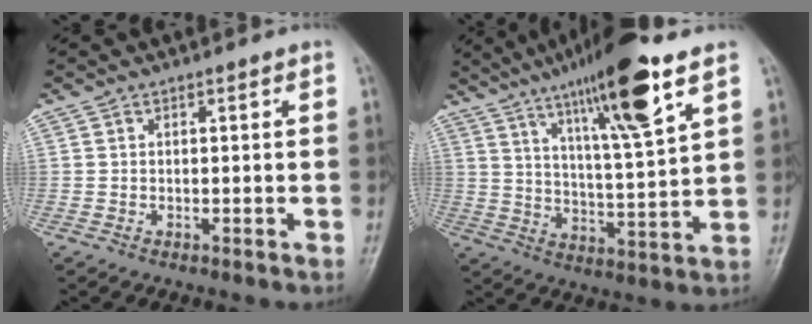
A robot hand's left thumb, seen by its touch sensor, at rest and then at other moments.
{"total": 17.5, "force": [10.3, 2.0, 14.0], "torque": [-0.225, -0.045, 0.173]}